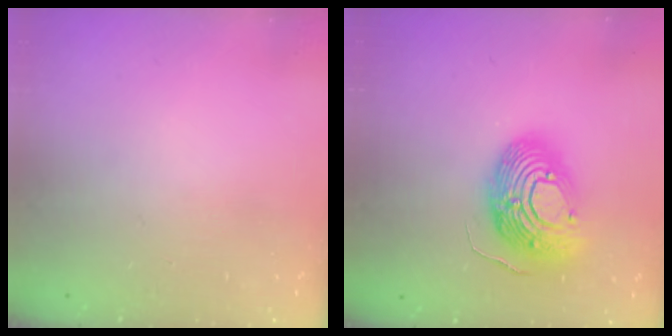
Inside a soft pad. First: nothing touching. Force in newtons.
{"total": 16.9, "press": 16.8, "slide": 1.6}